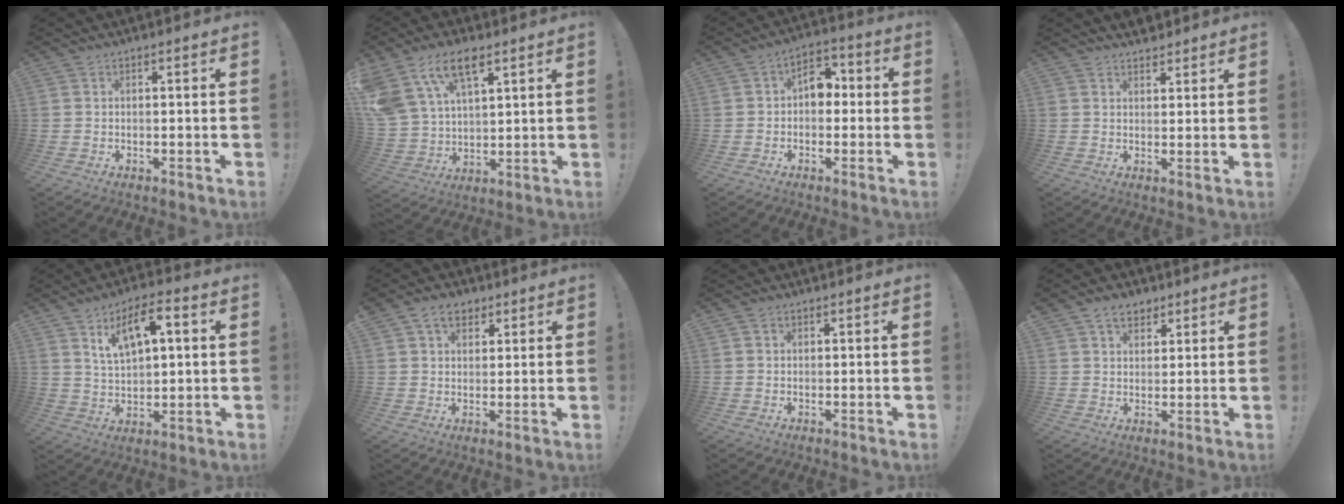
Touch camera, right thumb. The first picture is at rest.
{"total": 14.0, "force": [8.4, 7.4, 8.5], "torque": [-0.166, -0.036, 0.158]}
{"total": 7.4, "force": [-0.6, 5.7, 4.7], "torque": [-0.063, 0.020, -0.008]}
{"total": 3.2, "force": [2.9, 1.2, 0.5], "torque": [0.003, -0.022, 0.053]}
{"total": 10.9, "force": [4.7, 5.0, 8.5], "torque": [-0.139, -0.006, 0.083]}
{"total": 6.8, "force": [3.7, 4.7, 3.2], "torque": [-0.044, -0.006, 0.068]}
{"total": 0.7, "force": [0.3, 0.6, 0.0], "torque": [0.006, -0.001, 0.005]}
{"total": 6.0, "force": [3.8, 4.1, 2.3], "torque": [-0.029, -0.011, 0.068]}